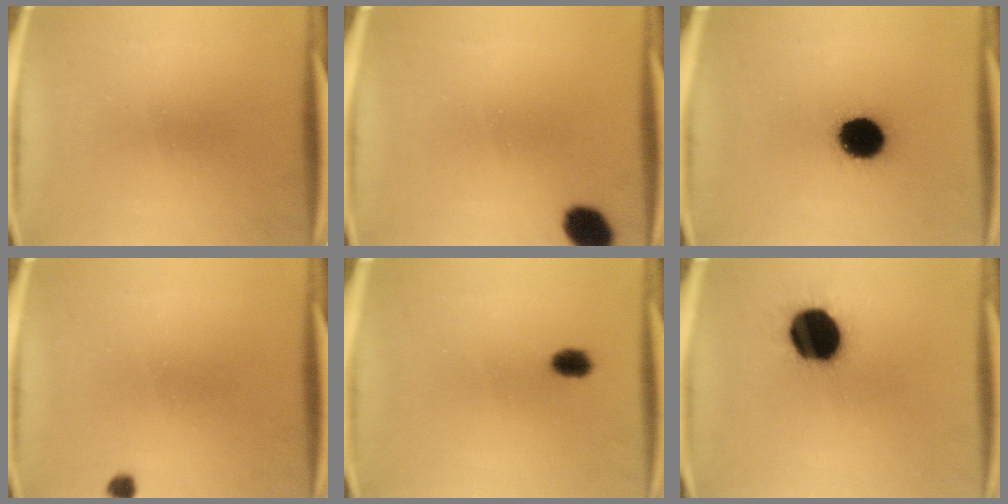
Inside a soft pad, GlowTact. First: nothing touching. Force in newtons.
{"total": 6.3}
{"total": 13.3}
{"total": 1.4}
{"total": 2.8}
{"total": 18.0}